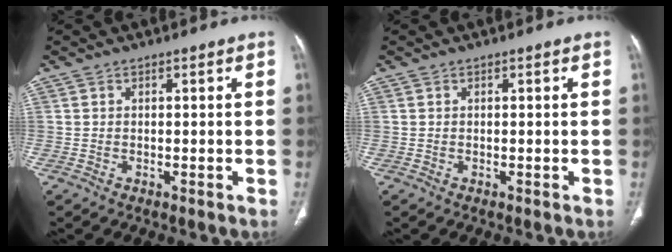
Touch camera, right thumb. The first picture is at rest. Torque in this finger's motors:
{"motor_torque": [0.00, 0.01, -0.15, 0.13, 0.01]}